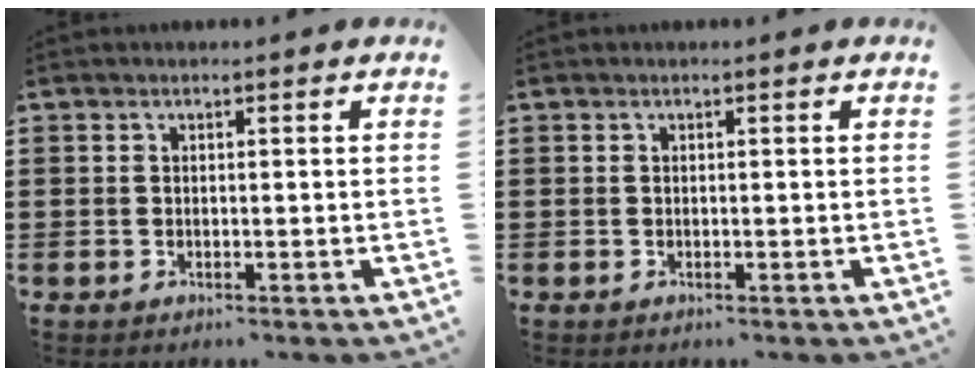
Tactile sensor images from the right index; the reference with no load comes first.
{"total": 0.0}